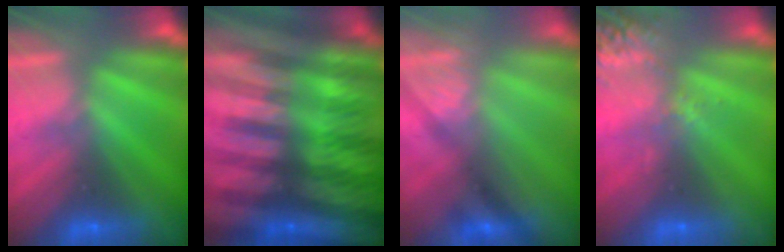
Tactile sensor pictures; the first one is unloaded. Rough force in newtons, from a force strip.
{"total": 6.0}
{"total": 2.7}
{"total": 2.6}